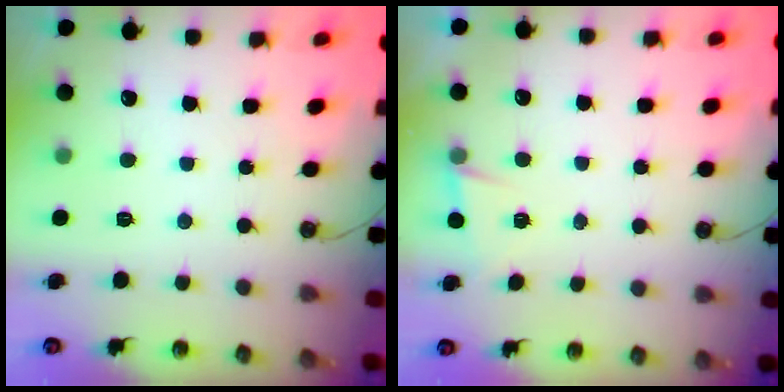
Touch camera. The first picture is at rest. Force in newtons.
{"total": 2.7, "press": 2.6, "slide": 1.0}